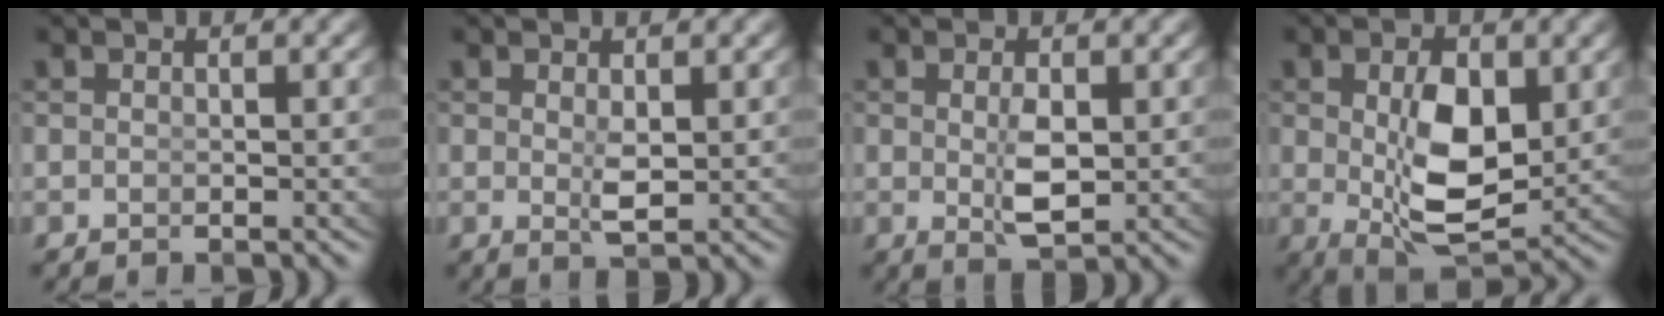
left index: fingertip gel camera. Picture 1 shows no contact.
{"total": 1.6, "force": [0.3, 0.2, 1.6], "torque": [-0.030, -0.013, 0.015]}
{"total": 2.9, "force": [0.0, 0.9, 2.7], "torque": [-0.051, -0.018, 0.013]}
{"total": 7.6, "force": [-0.4, 3.8, 6.6], "torque": [-0.111, -0.036, 0.018]}